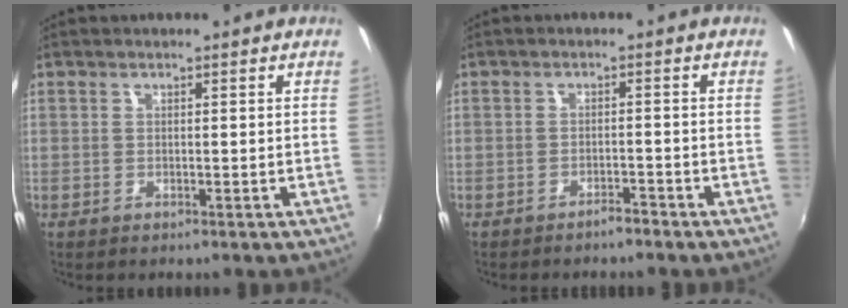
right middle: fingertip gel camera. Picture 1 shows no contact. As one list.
[{"total": 1.8, "force": [-1.7, 0.2, 0.5], "torque": [-0.013, 0.001, -0.023]}]